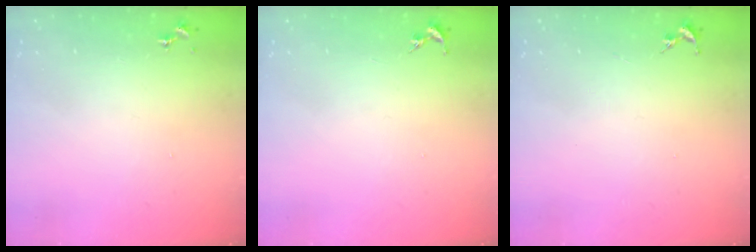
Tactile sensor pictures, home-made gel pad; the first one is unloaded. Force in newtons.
{"total": 0.0}
{"total": 0.0}